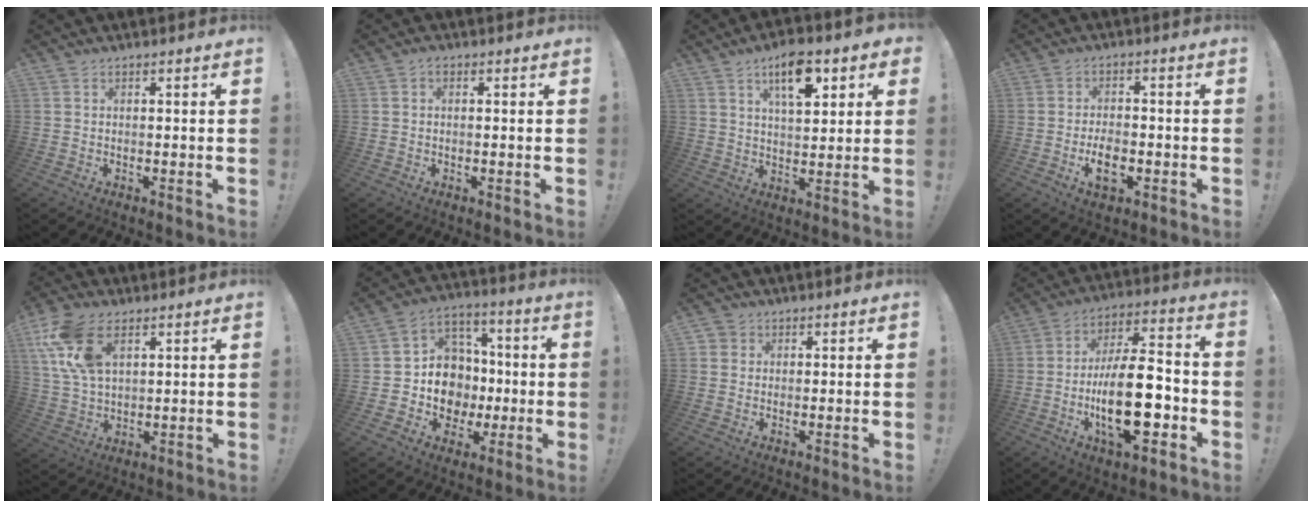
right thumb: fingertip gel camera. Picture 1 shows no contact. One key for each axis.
{"total": 0.7, "fx": -0.1, "fy": 0.5, "fz": 0.5, "tx": -0.011, "ty": 0.003, "tz": -0.003}
{"total": 12.2, "fx": 5.9, "fy": 5.6, "fz": 9.1, "tx": -0.124, "ty": -0.019, "tz": 0.099}
{"total": 6.9, "fx": -2.6, "fy": 3.8, "fz": 5.1, "tx": -0.080, "ty": 0.001, "tz": -0.045}
{"total": 14.6, "fx": 6.3, "fy": 8.6, "fz": 10.0, "tx": -0.208, "ty": -0.009, "tz": 0.118}
{"total": 13.0, "fx": -2.3, "fy": 12.1, "fz": 4.2, "tx": -0.041, "ty": 0.013, "tz": -0.019}
{"total": 2.2, "fx": 0.8, "fy": 2.1, "fz": 0.4, "tx": -0.003, "ty": 0.000, "tz": 0.014}
{"total": 21.1, "fx": -5.7, "fy": 8.4, "fz": 18.5, "tx": -0.317, "ty": 0.017, "tz": -0.091}